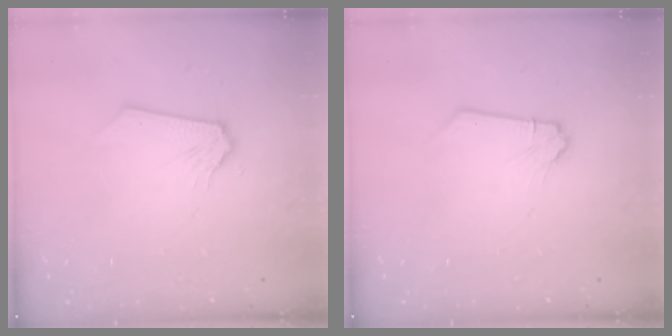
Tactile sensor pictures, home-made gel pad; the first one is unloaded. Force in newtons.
{"total": 0.0}